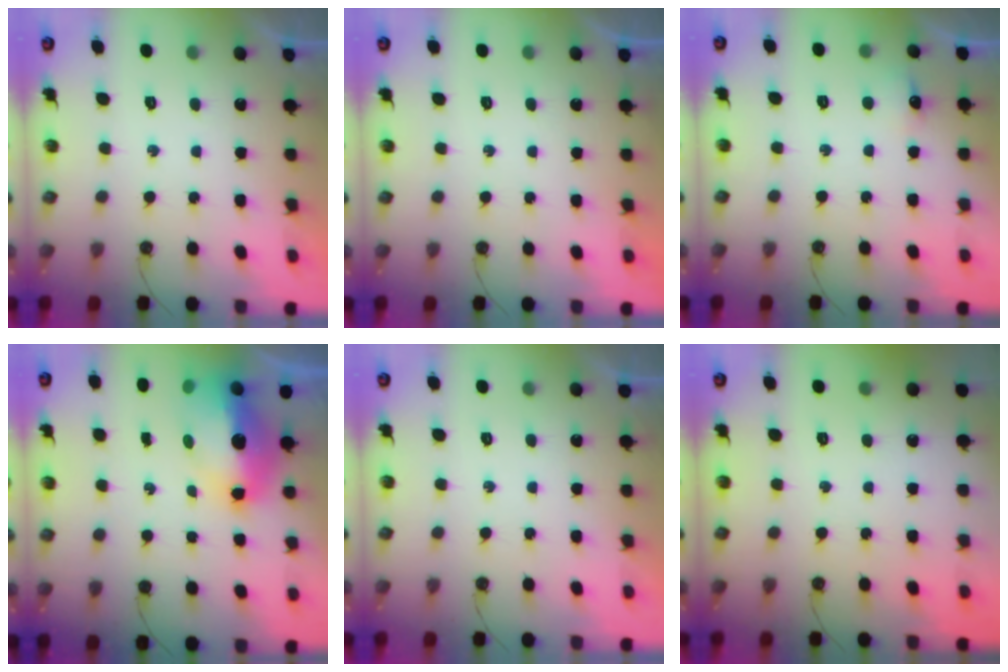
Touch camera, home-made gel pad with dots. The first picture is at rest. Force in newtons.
{"total": 0.0}
{"total": 5.7, "press": 5.5, "slide": 1.1}
{"total": 12.5, "press": 12.4, "slide": 1.1}
{"total": 0.0}
{"total": 0.0}